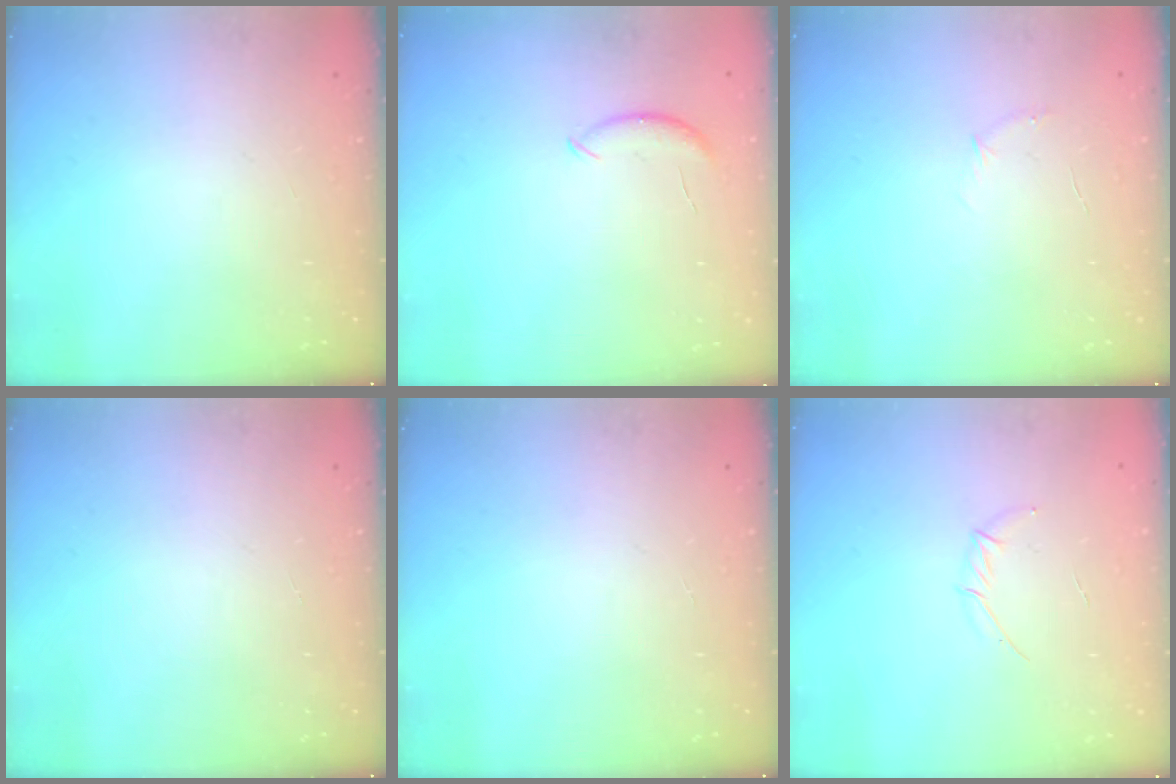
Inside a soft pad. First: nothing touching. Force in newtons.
{"total": 7.1, "press": 7.0, "slide": 1.0}
{"total": 4.0, "press": 3.8, "slide": 1.1}
{"total": 0.0}
{"total": 0.0}
{"total": 3.8, "press": 3.7, "slide": 1.0}